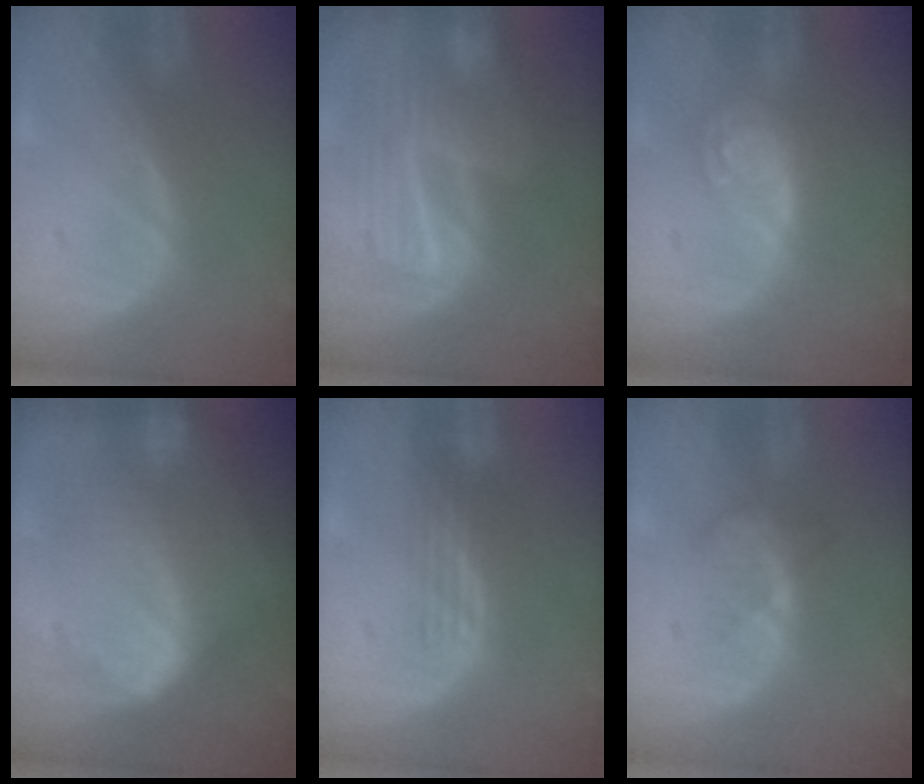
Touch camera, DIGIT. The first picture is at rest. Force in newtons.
{"total": 10.1, "press": 8.8, "slide": 5.0}
{"total": 6.3, "press": 6.3, "slide": 0.4}
{"total": 10.0, "press": 10.0, "slide": 0.4}
{"total": 3.0, "press": 2.7, "slide": 1.3}
{"total": 3.6, "press": 3.1, "slide": 1.7}